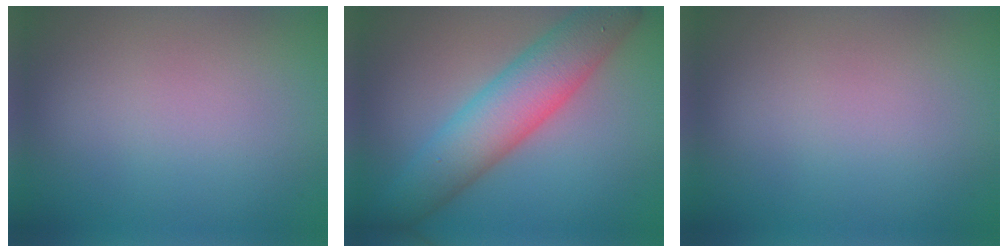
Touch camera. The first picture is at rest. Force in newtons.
{"total": 7.1, "press": 7.1, "slide": 0.4}
{"total": 0.0}